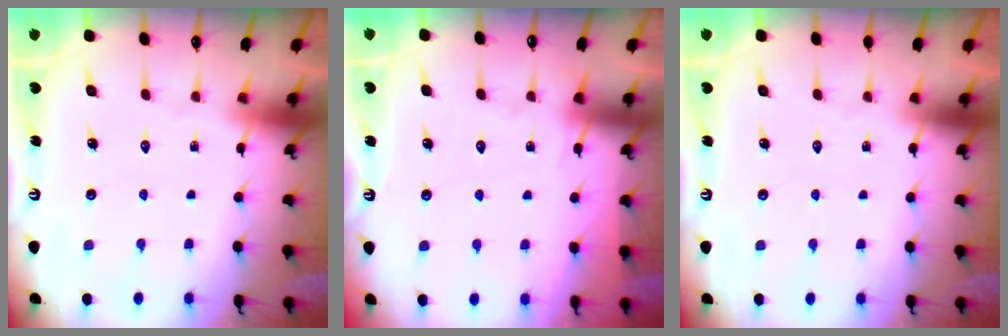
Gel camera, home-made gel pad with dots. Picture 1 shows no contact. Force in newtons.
{"total": 3.9, "press": 3.9, "slide": 0.5}
{"total": 0.0}